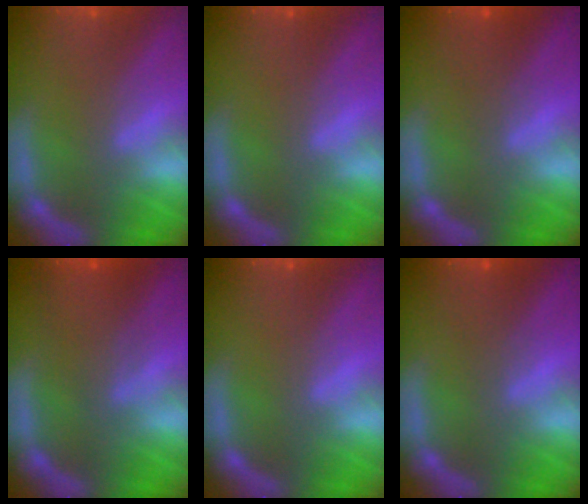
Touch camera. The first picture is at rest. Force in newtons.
{"total": 0.0}
{"total": 1.9}
{"total": 3.4}
{"total": 0.0}
{"total": 1.9}